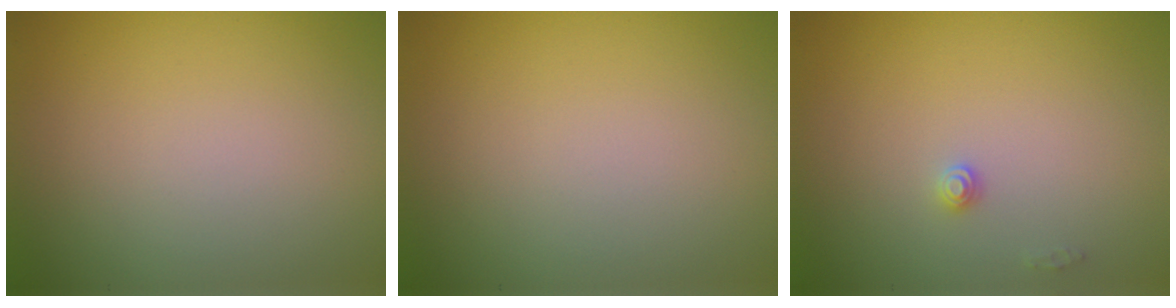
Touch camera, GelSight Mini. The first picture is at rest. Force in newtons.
{"total": 0.0}
{"total": 0.9, "press": 0.9, "slide": 0.1}